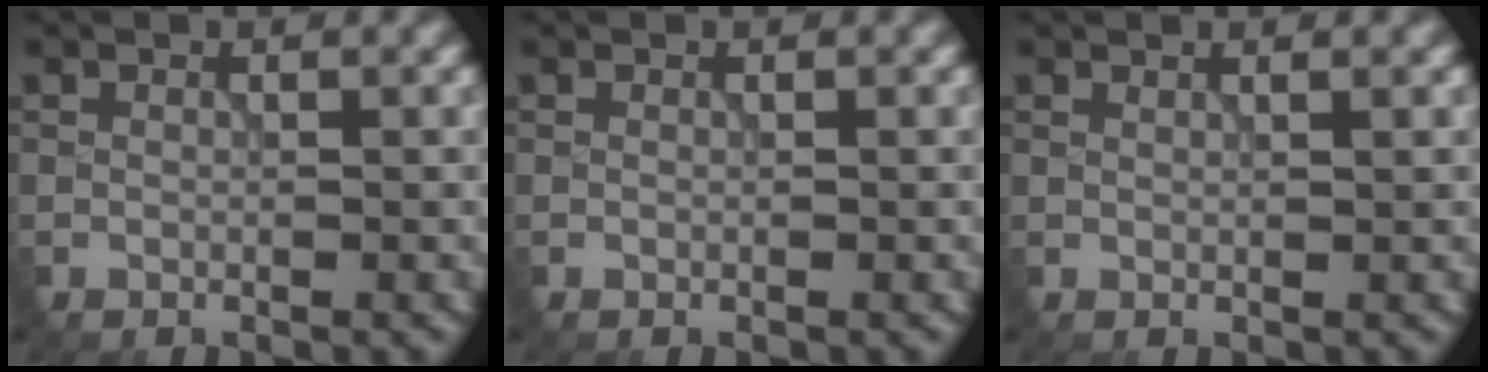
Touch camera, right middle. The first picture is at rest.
{"total": 0.0}
{"total": 0.7, "force": [0.7, 0.0, 0.2], "torque": [-0.002, 0.002, 0.006]}